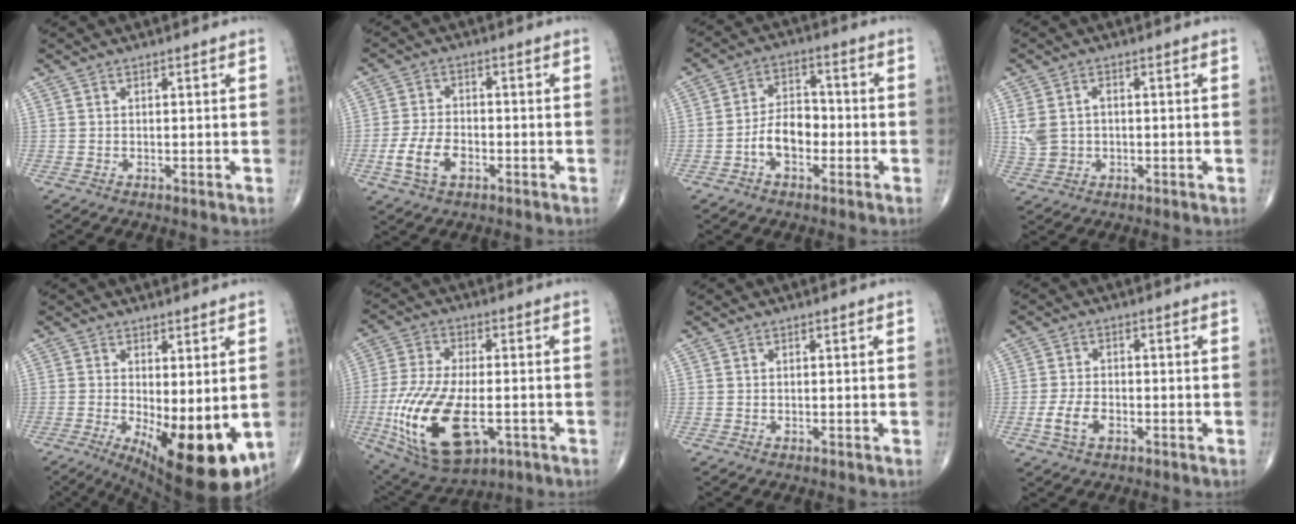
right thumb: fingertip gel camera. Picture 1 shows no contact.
{"total": 7.1, "force": [-2.7, 4.2, 5.1], "torque": [-0.105, 0.011, -0.051]}
{"total": 7.4, "force": [-2.4, 4.6, 5.2], "torque": [-0.075, 0.030, -0.053]}
{"total": 5.3, "force": [0.3, 4.0, 3.5], "torque": [-0.073, 0.011, 0.013]}
{"total": 15.7, "force": [-3.6, 6.0, 14.0], "torque": [-0.181, -0.029, -0.031]}
{"total": 20.4, "force": [-5.2, 10.1, 16.9], "torque": [-0.347, -0.004, -0.074]}
{"total": 0.0}
{"total": 4.9, "force": [-1.8, 2.8, 3.5], "torque": [-0.077, 0.007, -0.034]}